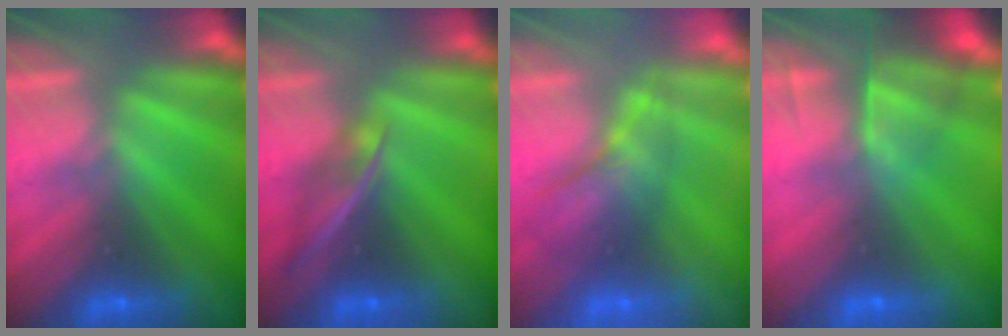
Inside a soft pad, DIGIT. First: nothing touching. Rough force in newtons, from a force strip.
{"total": 7.4}
{"total": 2.4}
{"total": 5.6}